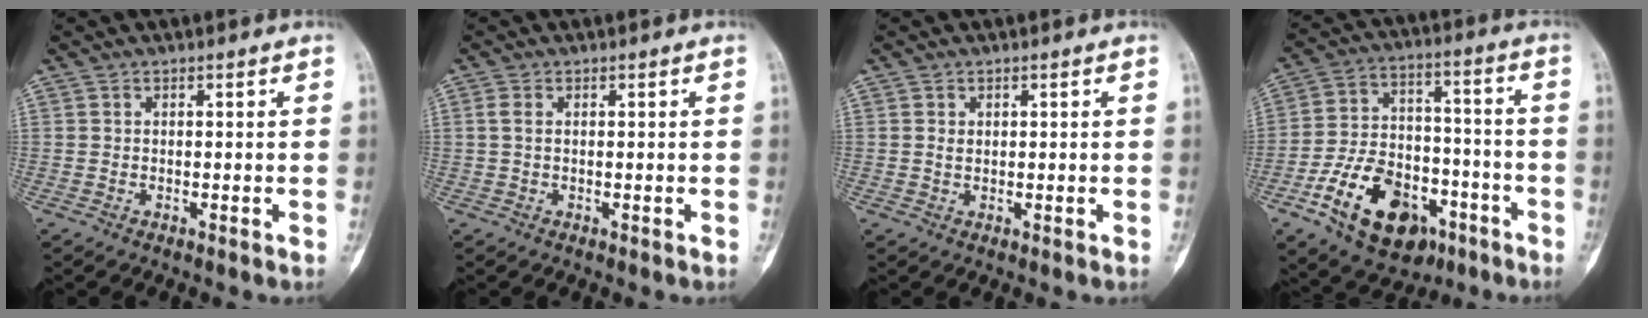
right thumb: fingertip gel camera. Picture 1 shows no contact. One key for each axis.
{"total": 1.6, "fx": 0.4, "fy": 0.9, "fz": 1.2, "tx": -0.031, "ty": 0.004, "tz": 0.007}
{"total": 1.0, "fx": 0.4, "fy": 0.7, "fz": 0.5, "tx": -0.005, "ty": -0.003, "tz": 0.010}
{"total": 19.3, "fx": -9.2, "fy": 12.1, "fz": 11.9, "tx": -0.181, "ty": 0.062, "tz": -0.143}